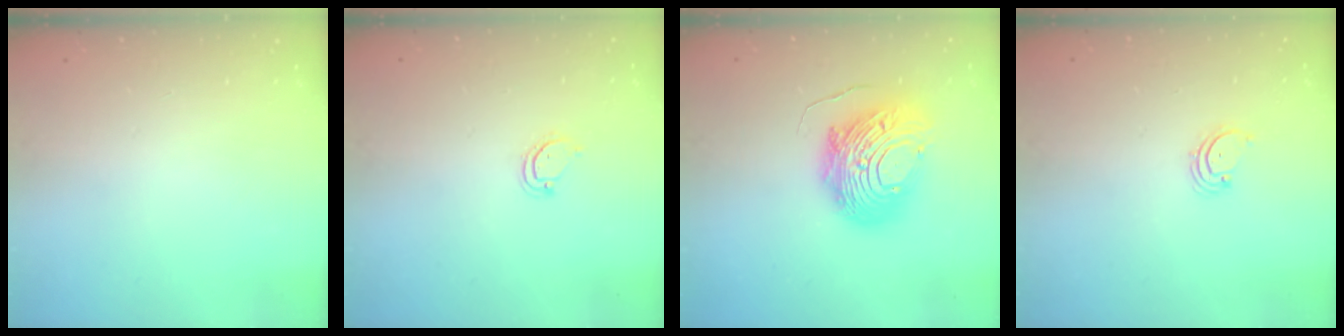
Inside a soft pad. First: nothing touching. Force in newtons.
{"total": 3.1, "press": 3.1, "slide": 0.4}
{"total": 14.8, "press": 14.7, "slide": 1.3}
{"total": 1.7, "press": 1.6, "slide": 0.2}